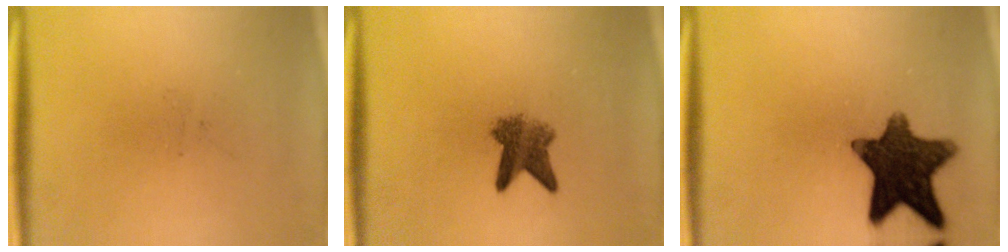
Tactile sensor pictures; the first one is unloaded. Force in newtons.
{"total": 4.7}
{"total": 12.8}